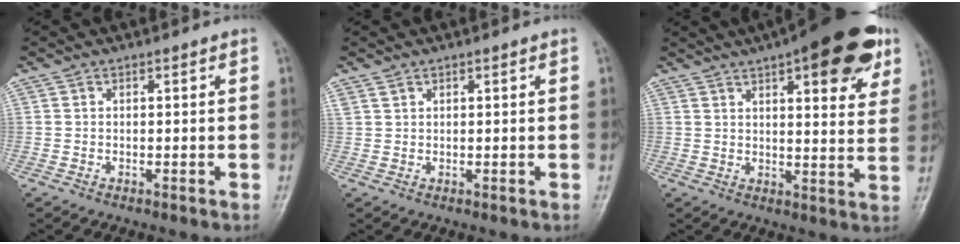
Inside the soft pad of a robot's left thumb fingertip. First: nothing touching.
{"total": 0.8, "force": [0.7, 0.3, 0.2], "torque": [0.001, -0.002, 0.013]}
{"total": 18.7, "force": [10.0, 6.1, 14.6], "torque": [-0.167, -0.021, 0.132]}